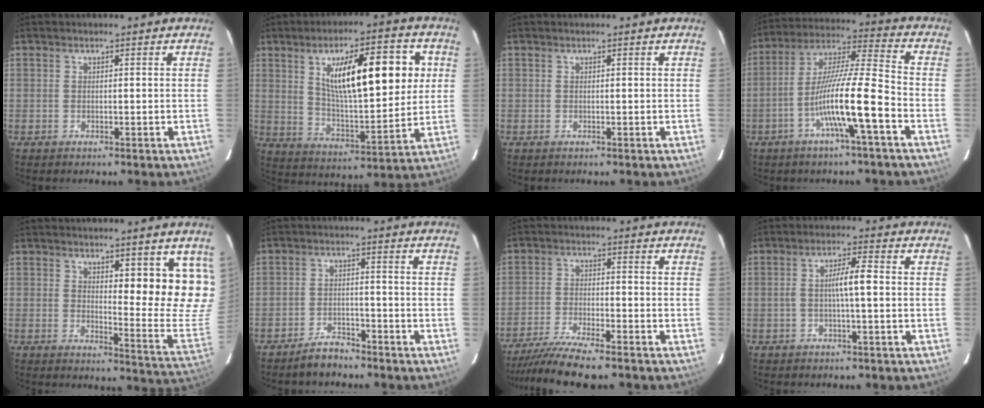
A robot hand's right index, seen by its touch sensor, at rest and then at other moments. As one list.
[{"total": 17.6, "force": [5.1, 4.9, 16.2], "torque": [-0.256, 0.016, 0.088]}, {"total": 0.0}, {"total": 12.9, "force": [-4.9, -0.2, 11.9], "torque": [-0.224, 0.010, -0.090]}, {"total": 11.8, "force": [6.2, 1.9, 9.8], "torque": [-0.106, -0.029, 0.075]}, {"total": 3.6, "force": [-3.3, 1.2, 0.8], "torque": [-0.015, 0.000, -0.059]}, {"total": 9.4, "force": [-8.2, -0.3, 4.6], "torque": [-0.075, -0.024, -0.137]}, {"total": 4.2, "force": [-0.1, 0.3, 4.2], "torque": [-0.077, 0.012, 0.000]}]